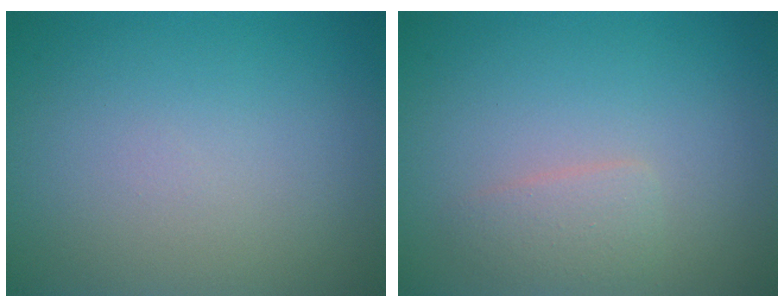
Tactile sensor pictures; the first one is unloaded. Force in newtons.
{"total": 1.6, "press": 1.6, "slide": 0.0}